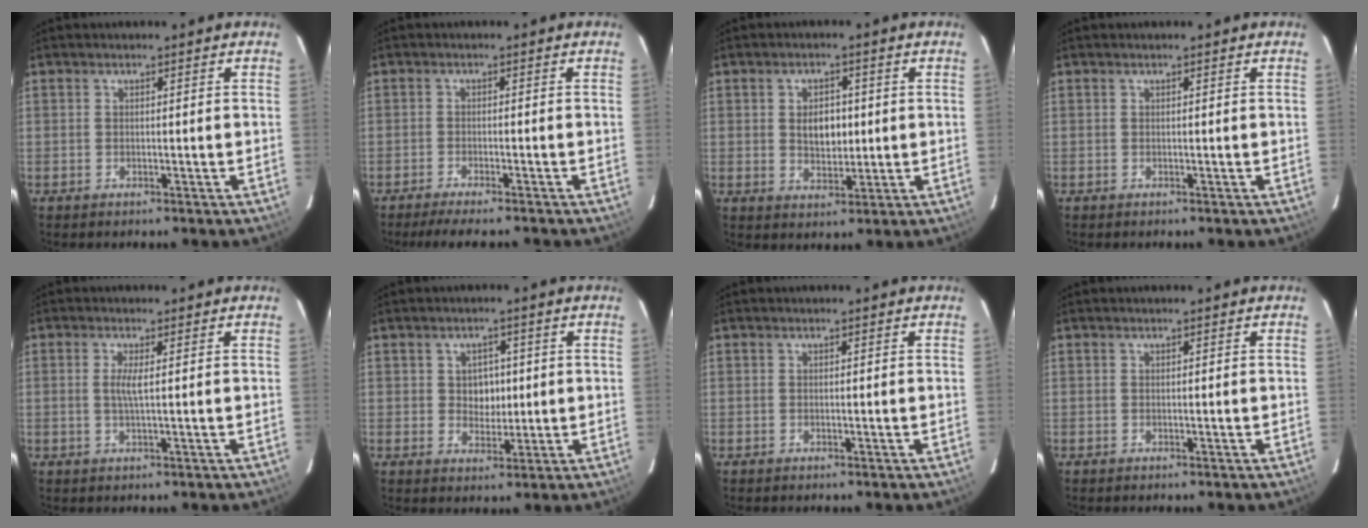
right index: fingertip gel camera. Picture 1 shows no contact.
{"total": 6.6, "force": [-5.7, 0.5, 3.2], "torque": [-0.072, -0.018, -0.094]}
{"total": 5.5, "force": [0.5, 3.6, 4.1], "torque": [-0.066, 0.004, 0.013]}
{"total": 0.0}
{"total": 2.3, "force": [0.6, -0.2, 2.2], "torque": [-0.041, -0.005, 0.009]}
{"total": 4.0, "force": [0.5, 3.5, 2.0], "torque": [-0.030, 0.008, 0.010]}
{"total": 0.0}
{"total": 0.0}